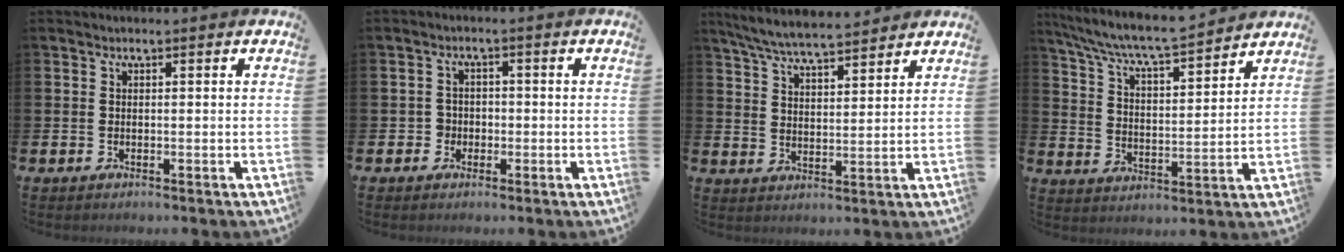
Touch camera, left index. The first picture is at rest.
{"total": 2.2, "force": [-0.9, 2.0, 0.2], "torque": [-0.006, 0.005, -0.024]}
{"total": 6.4, "force": [6.1, 0.5, 1.6], "torque": [-0.057, -0.030, 0.111]}
{"total": 7.5, "force": [7.2, 0.2, 2.2], "torque": [-0.076, -0.054, 0.124]}